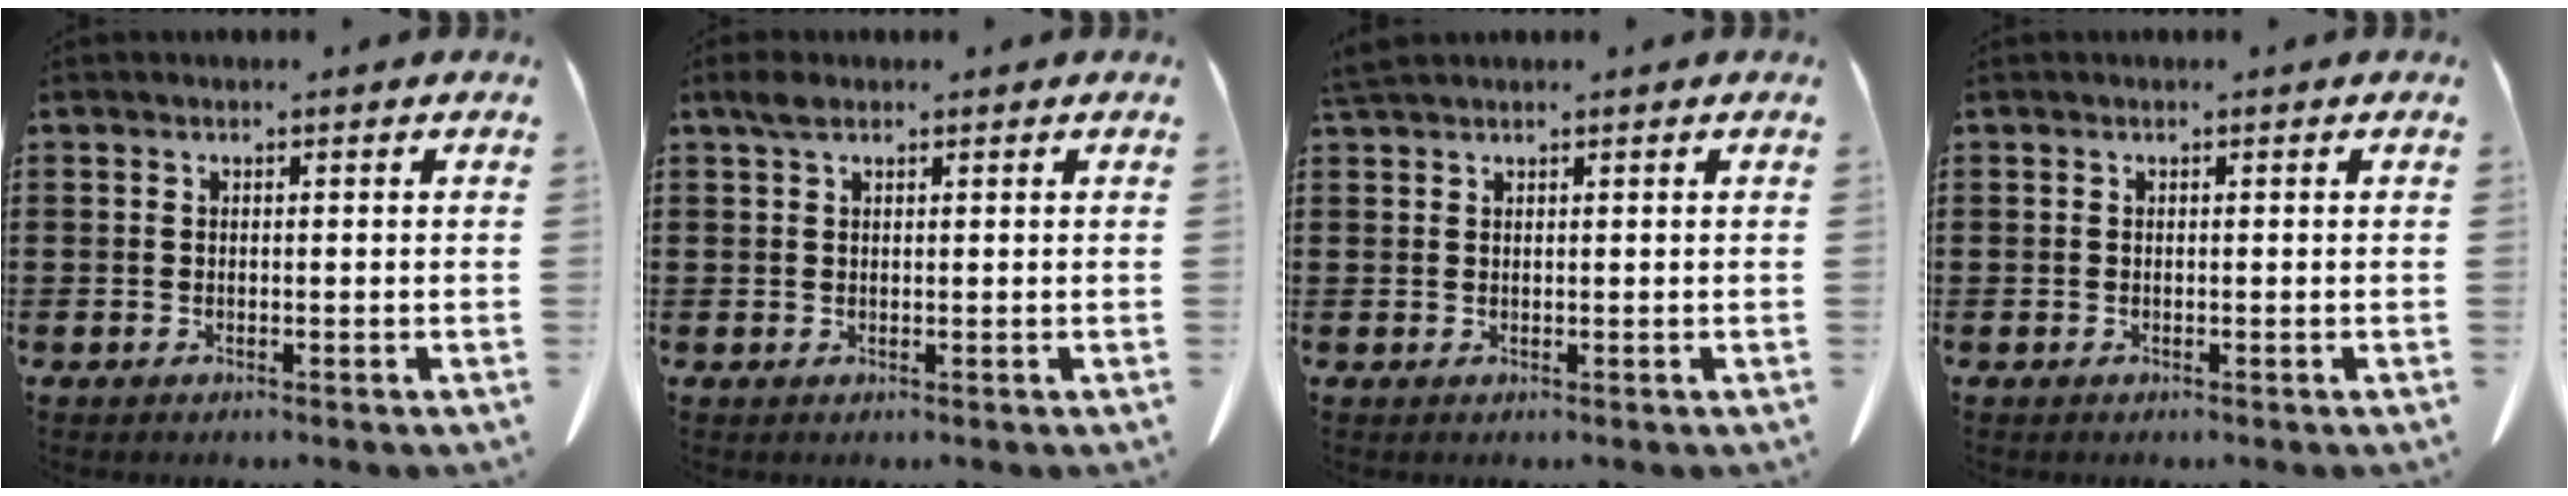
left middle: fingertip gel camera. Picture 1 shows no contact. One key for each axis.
{"total": 1.8, "fx": 1.1, "fy": 0.9, "fz": 1.2, "tx": -0.028, "ty": 0.004, "tz": 0.020}
{"total": 1.5, "fx": 1.4, "fy": 0.1, "fz": 0.7, "tx": -0.017, "ty": -0.001, "tz": 0.027}
{"total": 0.0}